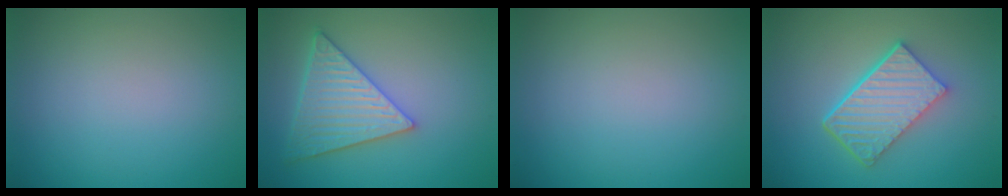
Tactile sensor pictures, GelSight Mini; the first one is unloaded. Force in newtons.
{"total": 5.4, "press": 4.9, "slide": 2.4}
{"total": 0.0}
{"total": 5.9, "press": 4.2, "slide": 4.2}